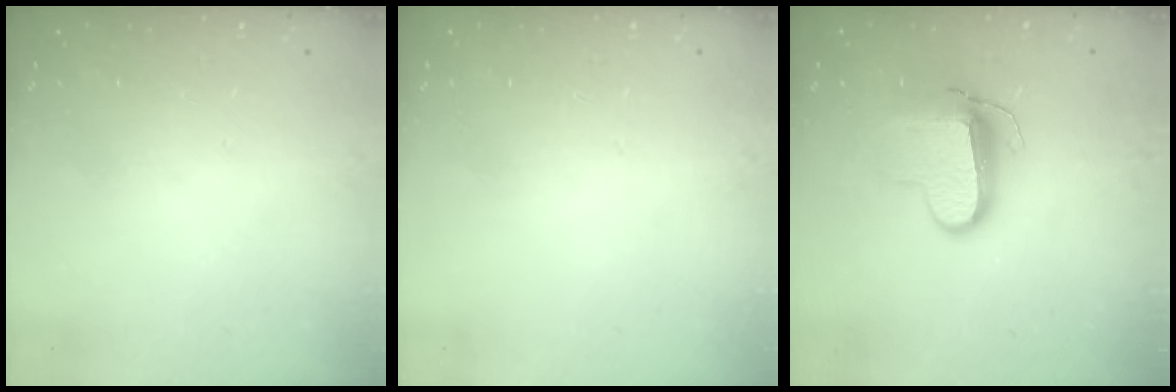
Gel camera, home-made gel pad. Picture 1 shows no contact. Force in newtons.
{"total": 0.0}
{"total": 10.7, "press": 10.6, "slide": 1.1}